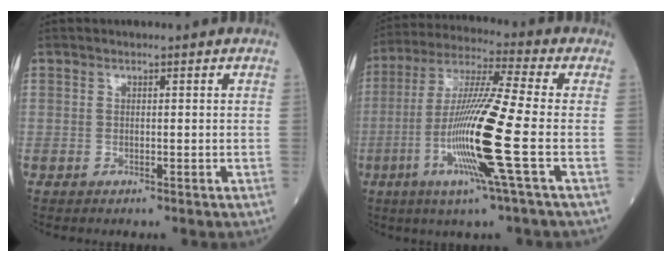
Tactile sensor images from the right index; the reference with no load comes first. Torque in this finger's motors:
{"motor_torque": [1.34, -0.66, 1.05, 0.21]}